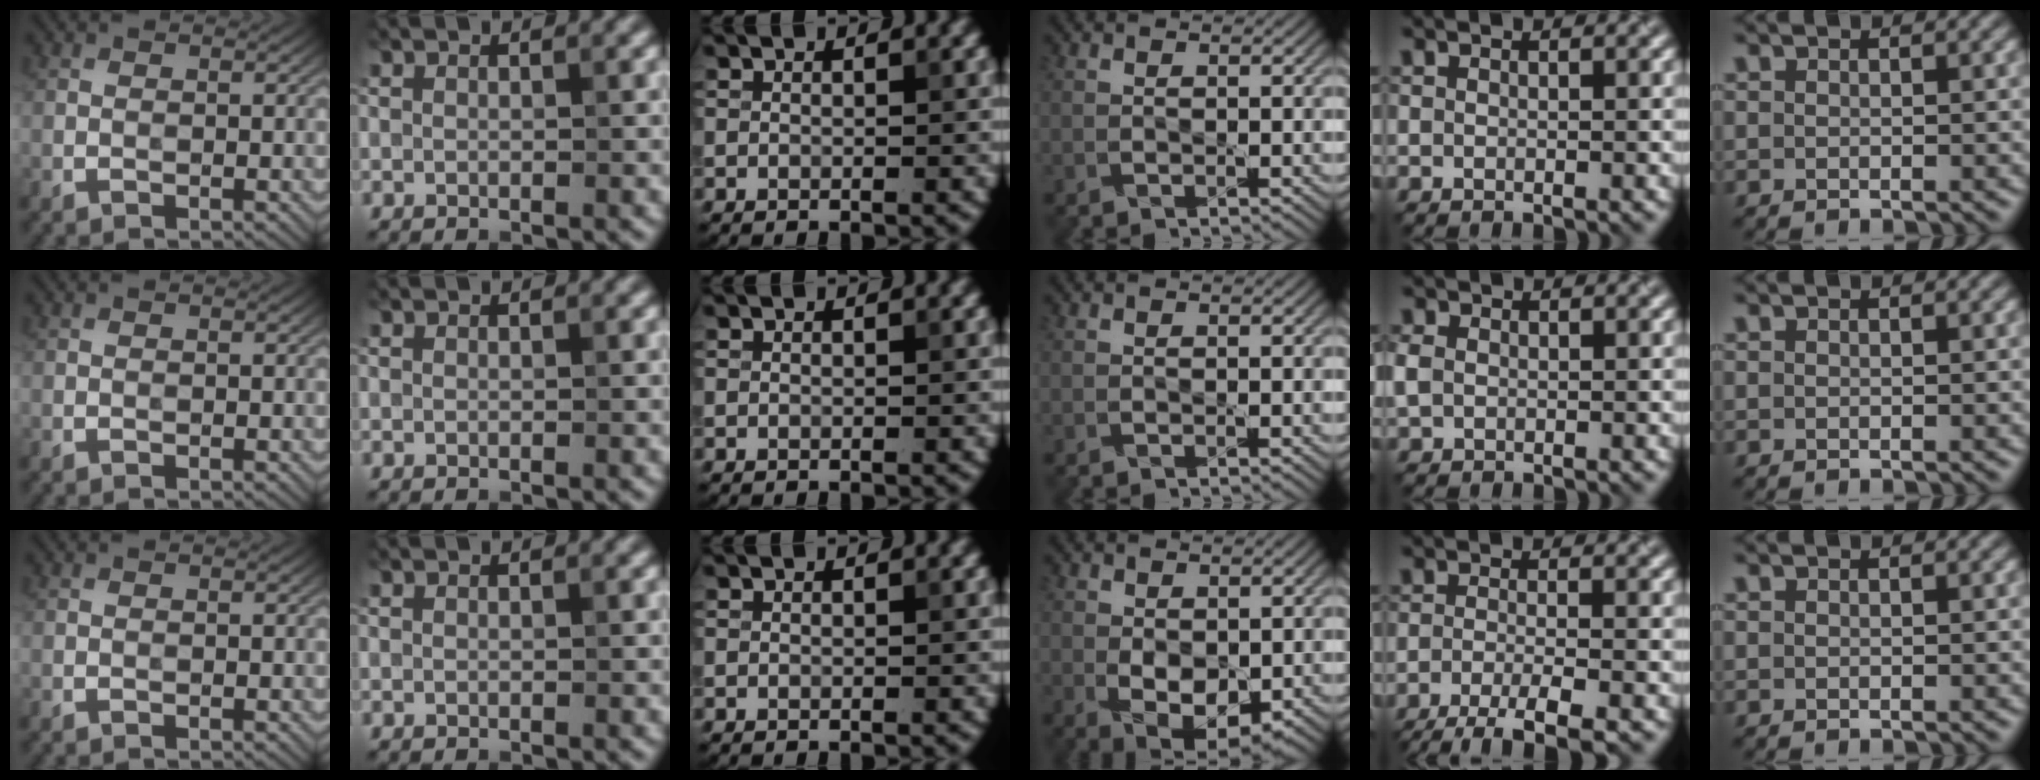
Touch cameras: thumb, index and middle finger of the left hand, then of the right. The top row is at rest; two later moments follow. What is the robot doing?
{"motion": "dispense", "object": "pipette"}